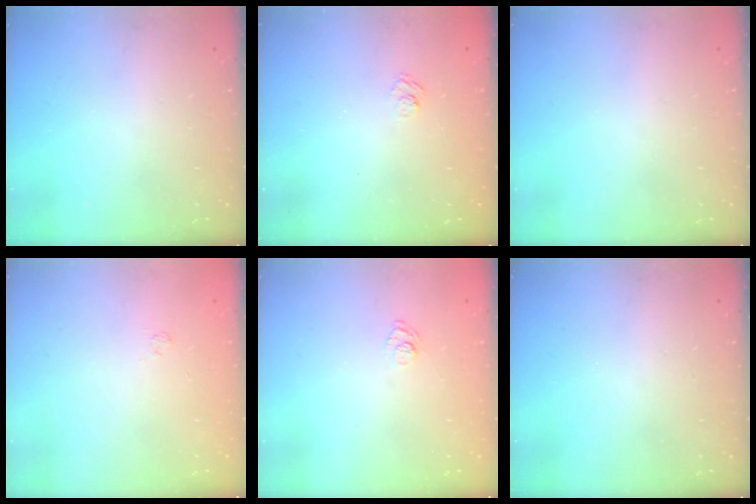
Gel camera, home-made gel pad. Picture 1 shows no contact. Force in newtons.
{"total": 2.4, "press": 2.0, "slide": 1.3}
{"total": 0.0}
{"total": 1.7, "press": 1.2, "slide": 1.1}
{"total": 6.6, "press": 6.5, "slide": 1.4}
{"total": 0.0}